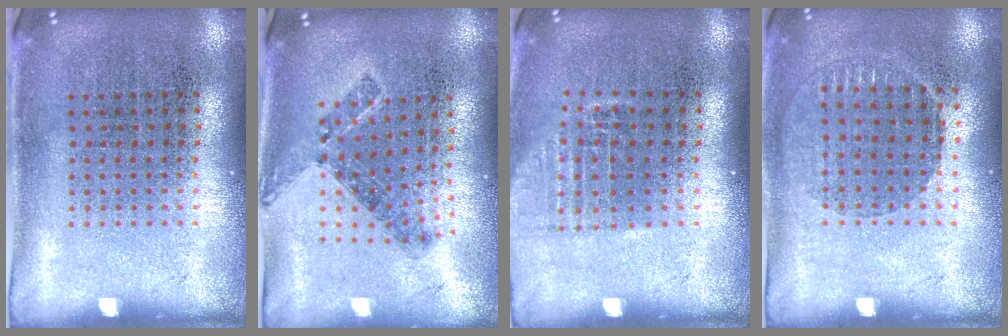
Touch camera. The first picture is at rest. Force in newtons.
{"total": 0.8, "press": 0.8, "slide": 0.2}
{"total": 1.1, "press": 1.0, "slide": 0.5}
{"total": 0.9, "press": 0.8, "slide": 0.3}